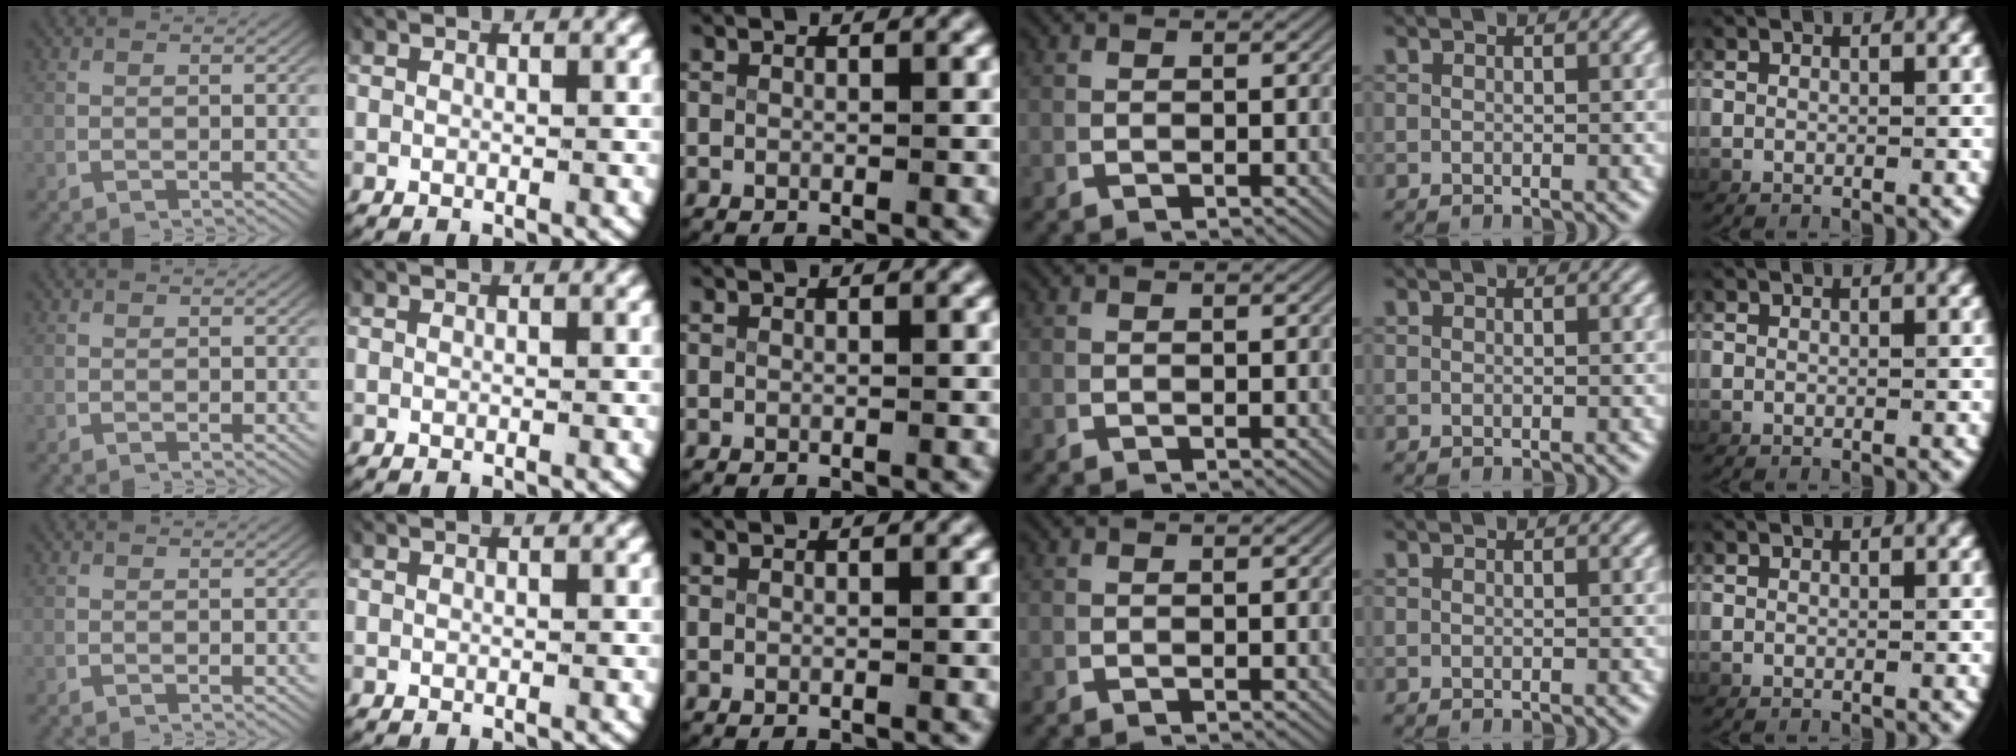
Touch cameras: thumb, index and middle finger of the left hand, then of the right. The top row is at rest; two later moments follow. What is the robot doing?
{"motion": "lift_and_place", "object": "coat"}